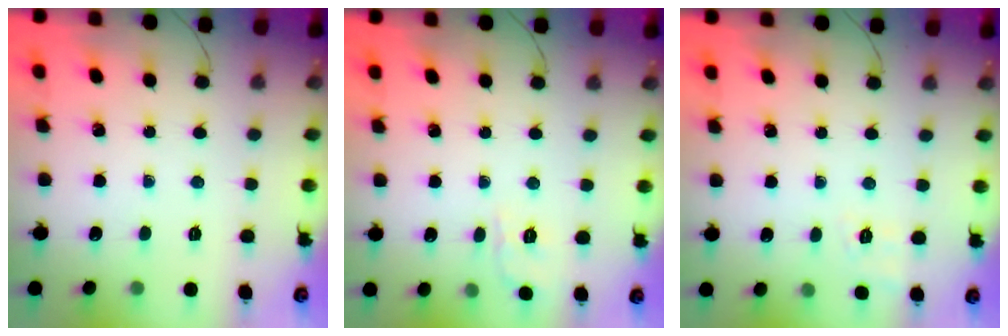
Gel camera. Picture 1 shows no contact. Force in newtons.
{"total": 5.6, "press": 5.4, "slide": 1.6}
{"total": 2.8, "press": 2.0, "slide": 2.0}